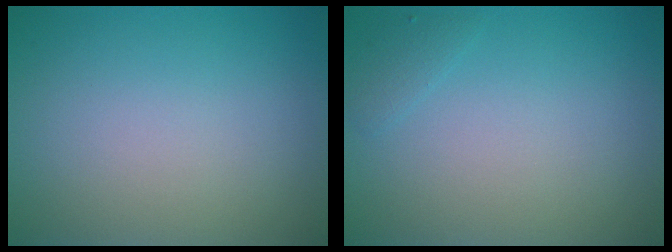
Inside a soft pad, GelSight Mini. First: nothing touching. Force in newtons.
{"total": 0.8, "press": 0.8, "slide": 0.1}